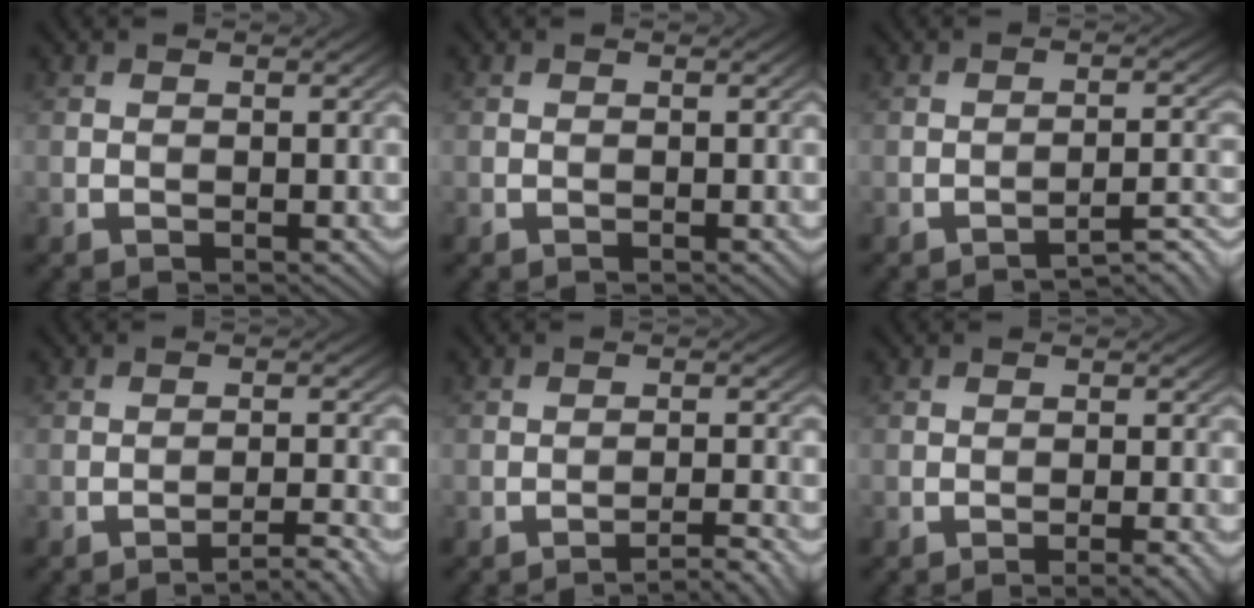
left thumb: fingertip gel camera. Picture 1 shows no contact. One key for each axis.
{"total": 0.0}
{"total": 2.9, "fx": -2.8, "fy": -0.6, "fz": 0.8, "tx": -0.009, "ty": 0.013, "tz": -0.037}
{"total": 2.7, "fx": -2.4, "fy": -0.6, "fz": 1.2, "tx": -0.018, "ty": 0.009, "tz": -0.035}
{"total": 2.6, "fx": -2.3, "fy": -0.6, "fz": 1.0, "tx": -0.017, "ty": 0.009, "tz": -0.036}
{"total": 2.3, "fx": -1.5, "fy": -0.1, "fz": 1.7, "tx": -0.030, "ty": 0.004, "tz": -0.025}